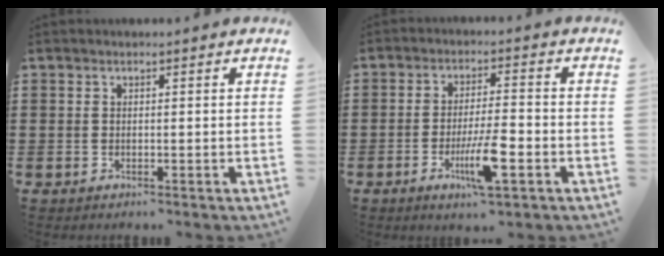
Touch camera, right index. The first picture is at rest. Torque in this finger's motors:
{"motor_torque": [2.14, 0.00, 0.25, 0.07]}